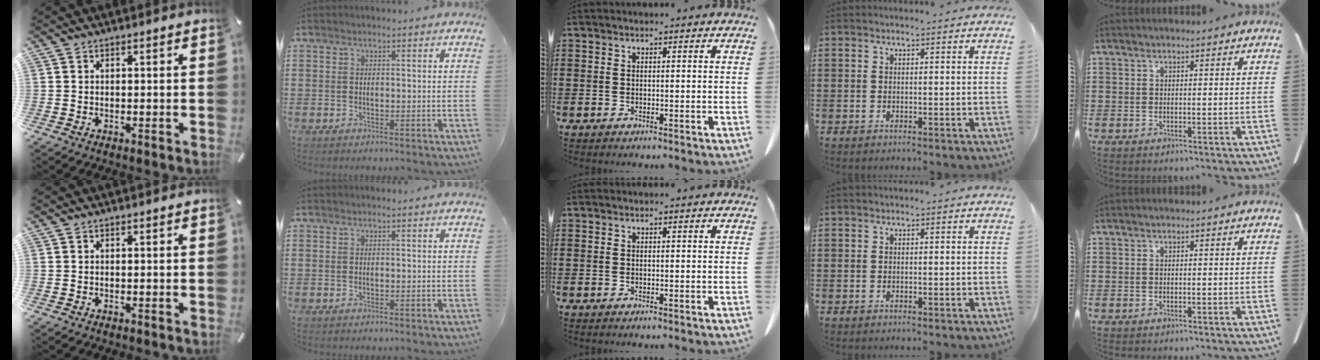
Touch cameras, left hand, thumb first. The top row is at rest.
{}